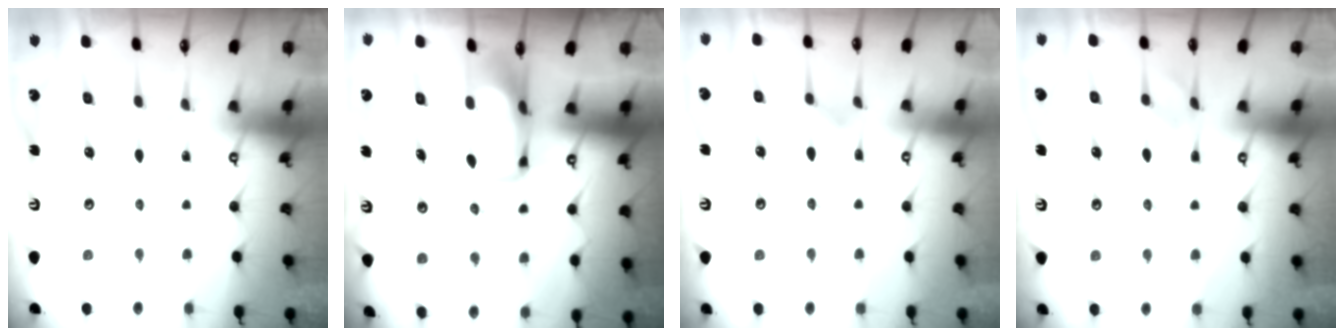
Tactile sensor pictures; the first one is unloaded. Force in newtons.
{"total": 5.4, "press": 5.3, "slide": 1.3}
{"total": 1.9, "press": 1.3, "slide": 1.3}
{"total": 2.0, "press": 1.6, "slide": 1.2}